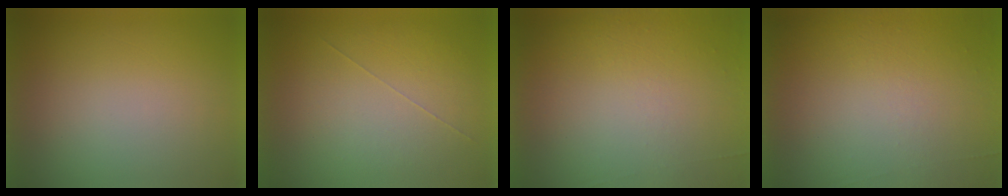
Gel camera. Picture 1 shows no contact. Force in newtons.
{"total": 1.0}
{"total": 5.8}
{"total": 5.8}